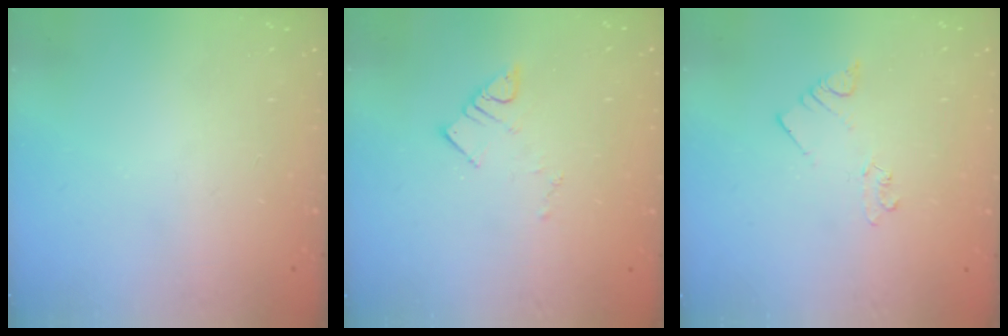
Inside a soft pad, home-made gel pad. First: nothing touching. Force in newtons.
{"total": 4.9, "press": 4.9, "slide": 0.4}
{"total": 1.4, "press": 1.4, "slide": 0.1}